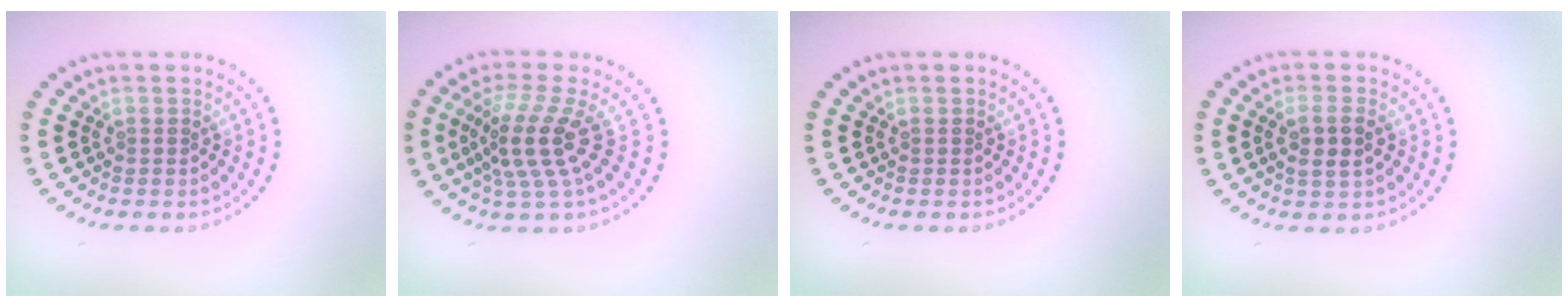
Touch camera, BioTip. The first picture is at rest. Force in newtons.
{"total": 4.3, "press": 2.9, "slide": 3.2}
{"total": 0.0}
{"total": 2.4, "press": 2.3, "slide": 0.8}